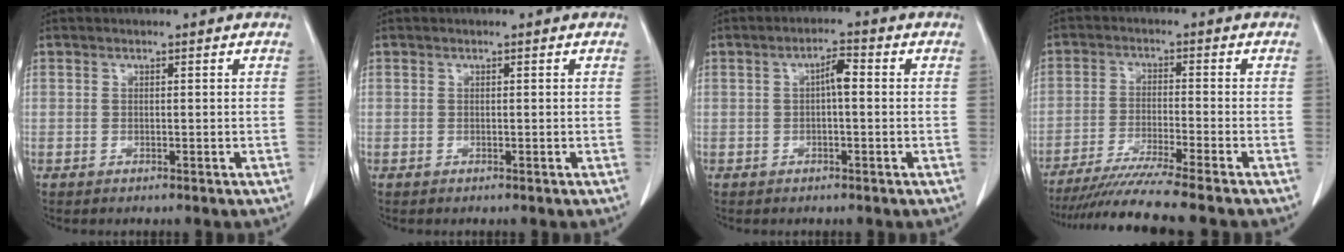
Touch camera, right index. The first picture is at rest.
{"total": 0.0}
{"total": 3.0, "force": [0.2, 0.7, 2.9], "torque": [-0.048, 0.009, 0.001]}
{"total": 11.4, "force": [-9.7, -2.1, 5.5], "torque": [-0.072, -0.033, -0.157]}